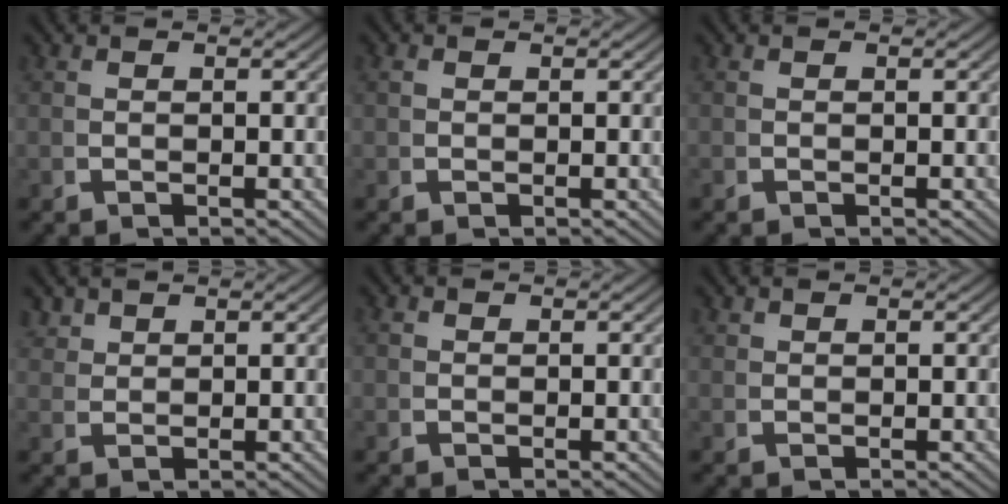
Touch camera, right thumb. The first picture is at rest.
{"total": 0.7, "force": [0.3, 0.6, 0.2], "torque": [-0.008, -0.006, 0.009]}
{"total": 0.0}
{"total": 1.9, "force": [1.9, -0.1, 0.0], "torque": [0.007, 0.005, 0.043]}
{"total": 1.0, "force": [0.3, 1.0, 0.3], "torque": [-0.010, -0.006, 0.008]}
{"total": 0.8, "force": [0.8, 0.0, -0.1], "torque": [0.004, 0.000, 0.020]}